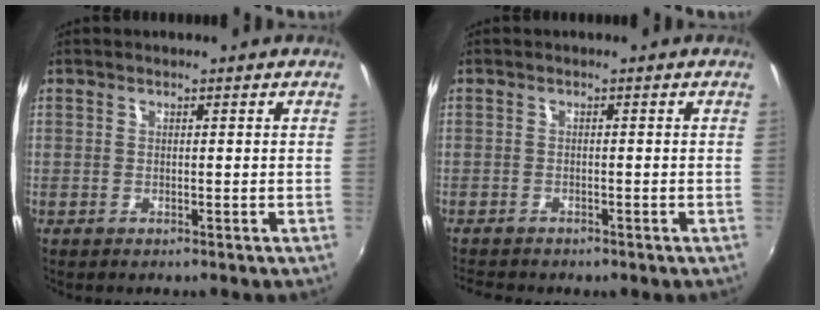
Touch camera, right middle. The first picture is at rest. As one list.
[{"total": 3.7, "force": [-3.3, 0.8, 1.3], "torque": [-0.033, -0.017, -0.054]}]